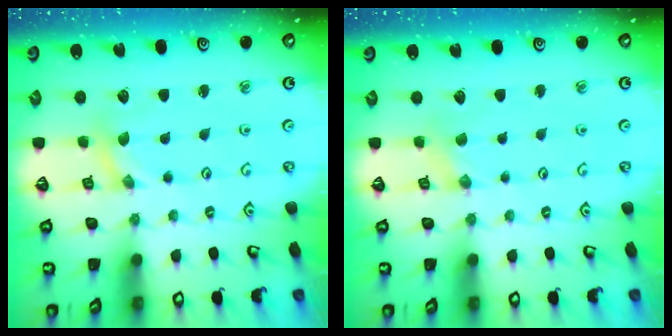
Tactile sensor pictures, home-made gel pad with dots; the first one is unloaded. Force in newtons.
{"total": 1.4, "press": 1.3, "slide": 0.2}